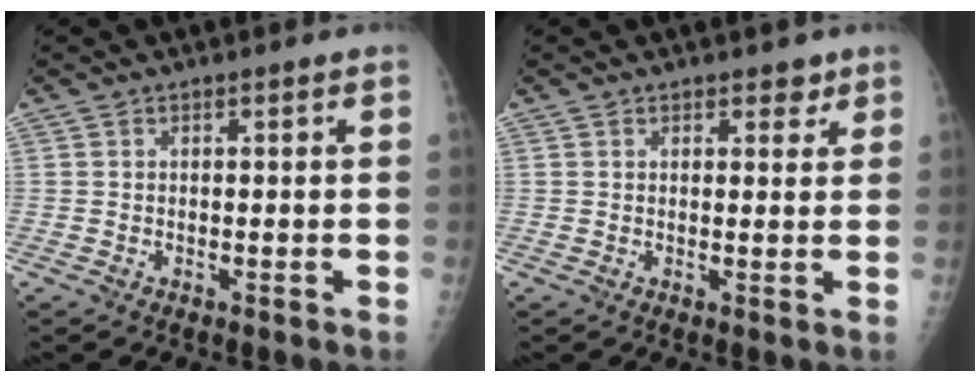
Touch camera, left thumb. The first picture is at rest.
{"total": 2.5, "force": [1.7, 1.4, 1.2], "torque": [0.004, -0.008, 0.020]}